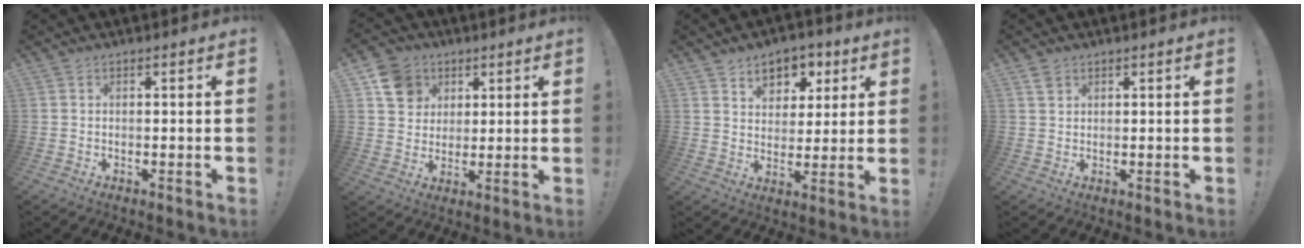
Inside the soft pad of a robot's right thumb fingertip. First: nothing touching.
{"total": 10.8, "force": [4.8, 9.1, 3.2], "torque": [-0.040, -0.024, 0.098]}
{"total": 7.9, "force": [4.4, 6.1, 2.4], "torque": [-0.022, -0.033, 0.083]}
{"total": 2.1, "force": [1.5, 1.3, 0.7], "torque": [-0.002, -0.006, 0.026]}